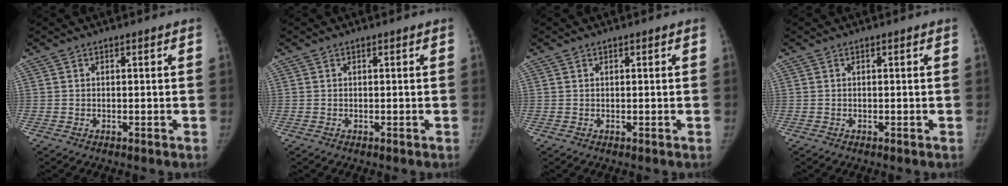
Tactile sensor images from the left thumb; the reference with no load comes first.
{"total": 0.0}
{"total": 0.0}
{"total": 0.0}